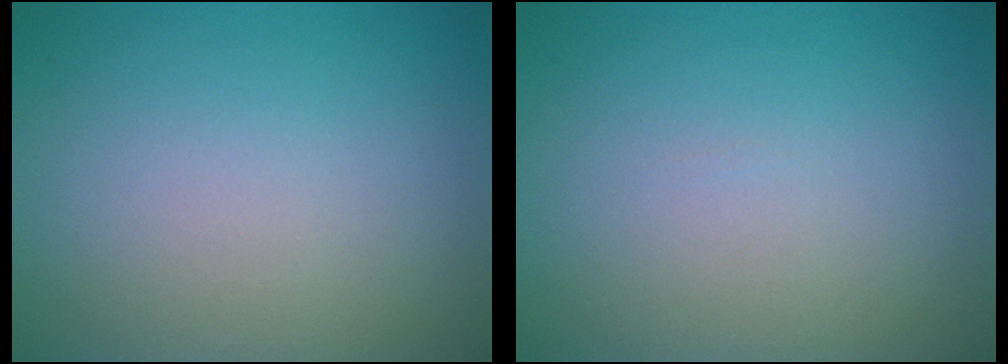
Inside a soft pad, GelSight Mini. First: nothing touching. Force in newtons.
{"total": 0.0}